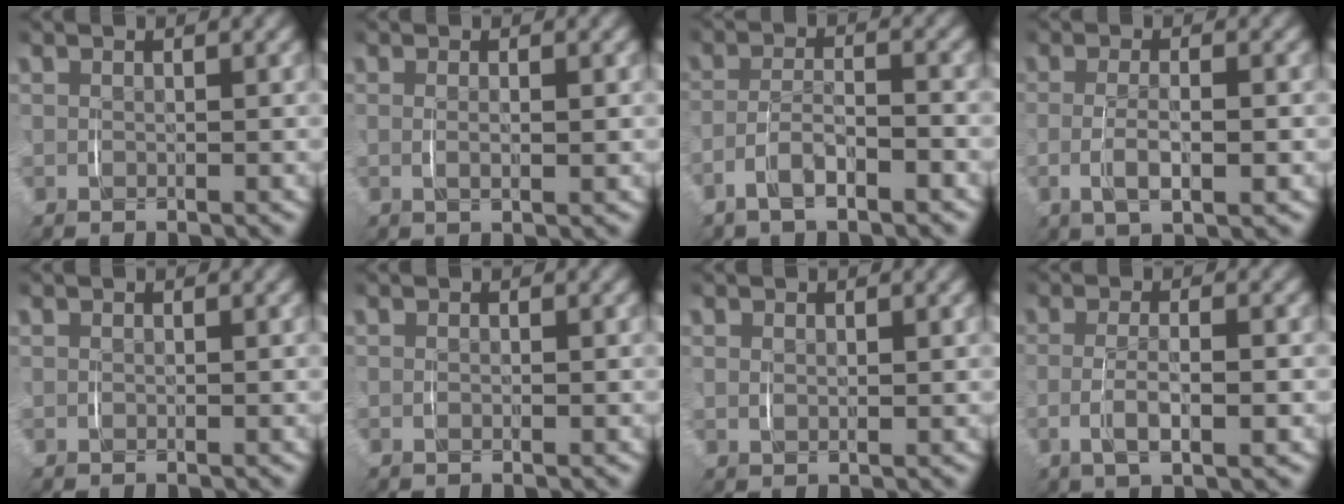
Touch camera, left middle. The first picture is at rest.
{"total": 1.2, "force": [0.1, 0.1, 1.1], "torque": [-0.021, -0.004, 0.005]}
{"total": 3.1, "force": [-2.0, 1.1, 2.1], "torque": [-0.036, 0.003, -0.039]}
{"total": 3.5, "force": [-0.8, 1.2, 3.2], "torque": [-0.060, -0.004, -0.012]}
{"total": 0.0}
{"total": 0.0}
{"total": 0.7, "force": [0.5, 0.3, 0.5], "torque": [-0.009, -0.004, 0.013]}
{"total": 3.4, "force": [-0.9, 1.0, 3.1], "torque": [-0.061, -0.004, -0.014]}